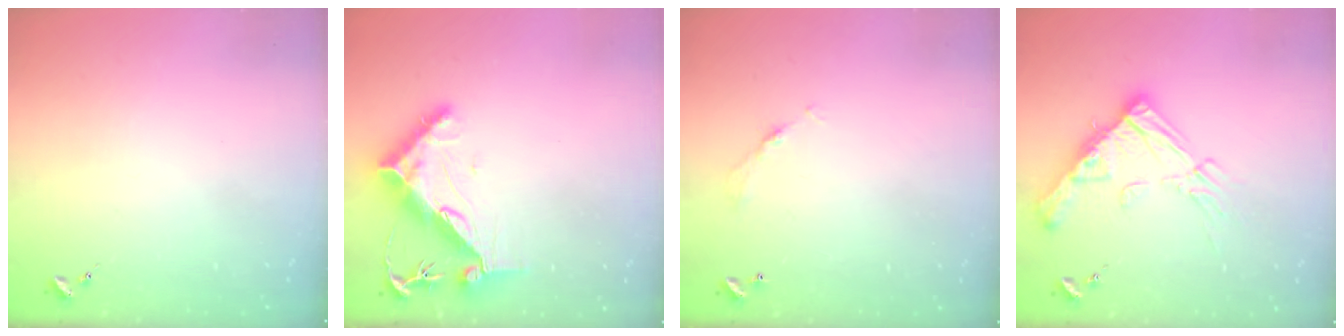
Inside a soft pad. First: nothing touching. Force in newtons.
{"total": 11.0, "press": 10.9, "slide": 1.0}
{"total": 4.4, "press": 4.3, "slide": 0.2}
{"total": 17.3, "press": 17.2, "slide": 1.7}